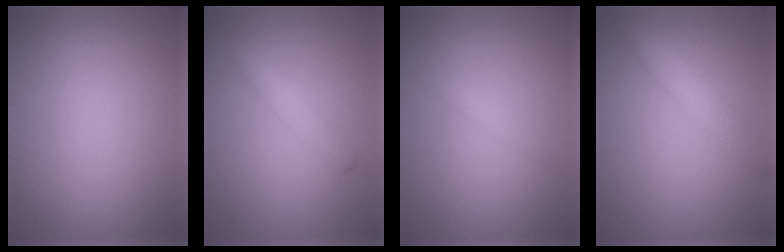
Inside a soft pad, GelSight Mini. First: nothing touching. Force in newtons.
{"total": 1.6, "press": 1.6, "slide": 0.1}
{"total": 0.7, "press": 0.7, "slide": 0.0}
{"total": 2.8, "press": 2.8, "slide": 0.1}